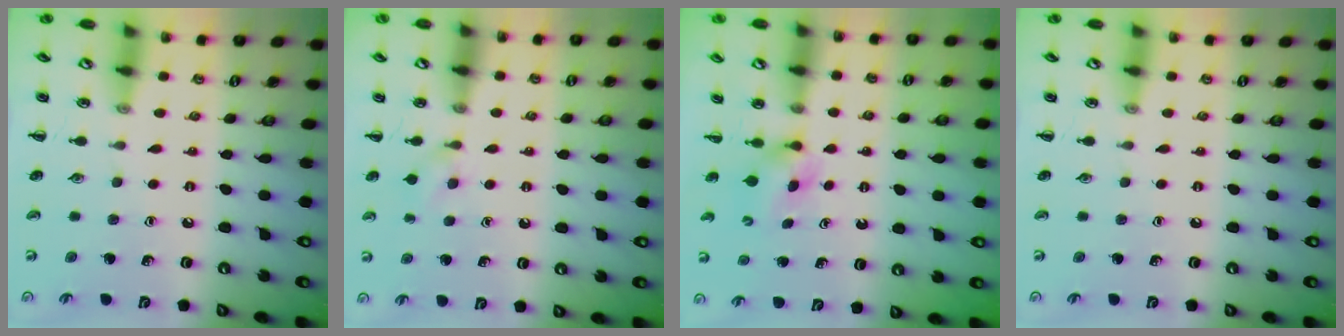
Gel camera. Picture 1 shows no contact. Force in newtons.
{"total": 3.7, "press": 3.4, "slide": 1.4}
{"total": 2.9, "press": 2.6, "slide": 1.3}
{"total": 0.0}